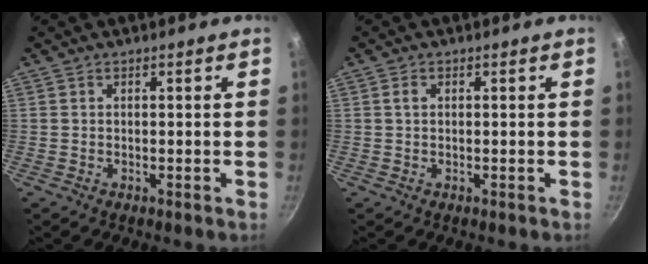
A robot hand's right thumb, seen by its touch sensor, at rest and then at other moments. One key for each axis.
{"total": 1.4, "fx": 0.4, "fy": 1.0, "fz": 0.9, "tx": -0.016, "ty": 0.003, "tz": 0.007}